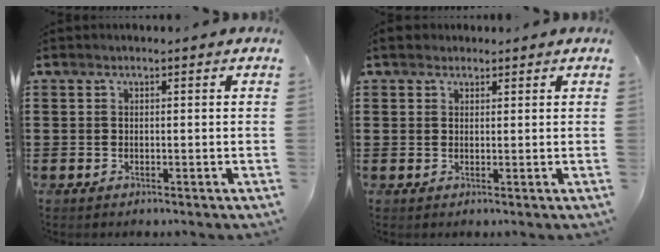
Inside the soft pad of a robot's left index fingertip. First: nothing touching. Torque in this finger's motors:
{"motor_torque": [0.78, -0.90, 0.17, 0.01]}